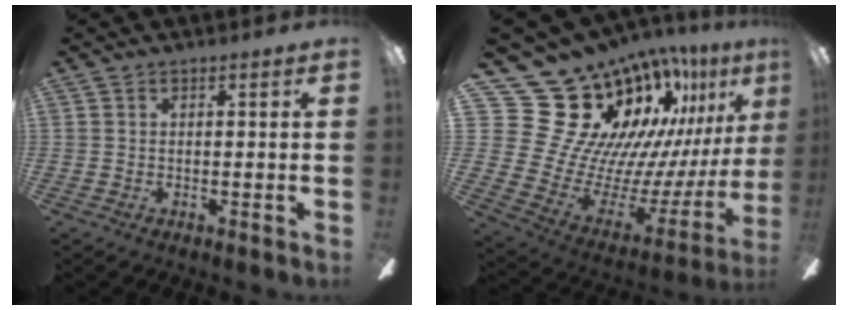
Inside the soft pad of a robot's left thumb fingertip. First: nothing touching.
{"total": 22.2, "force": [16.7, 12.3, 8.1], "torque": [-0.122, -0.174, 0.346]}